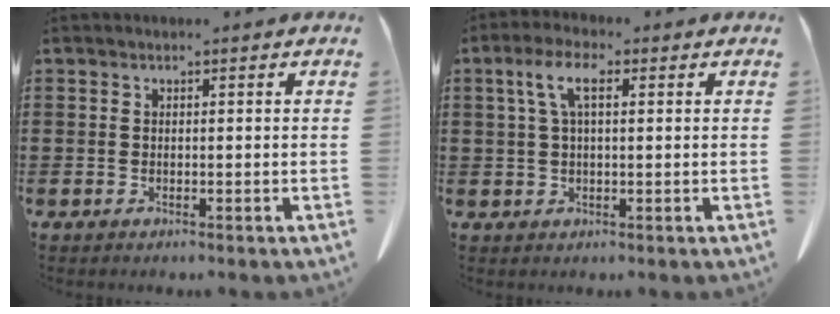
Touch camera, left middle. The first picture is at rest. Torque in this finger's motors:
{"motor_torque": [0.12, 0.14, 0.47, 0.15]}